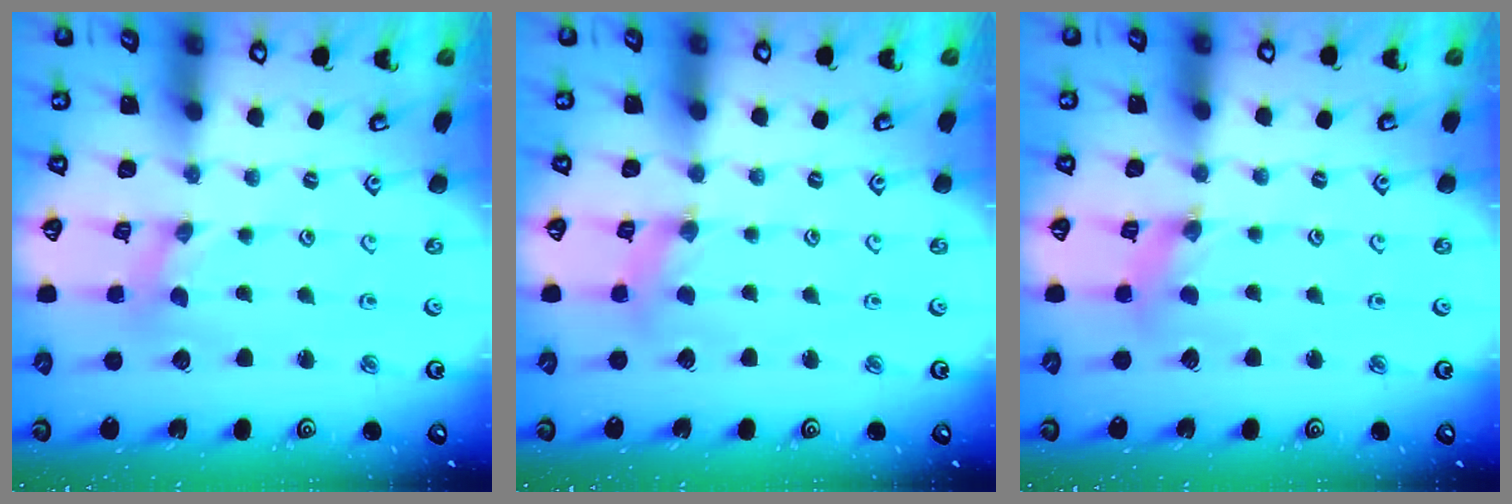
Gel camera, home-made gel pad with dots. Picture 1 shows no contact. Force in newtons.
{"total": 1.6, "press": 1.6, "slide": 0.4}
{"total": 1.8, "press": 1.8, "slide": 0.3}